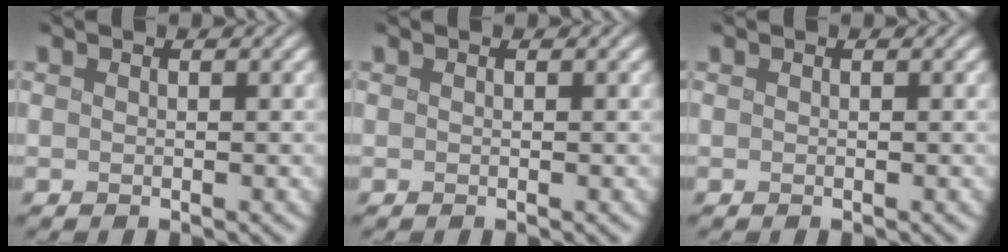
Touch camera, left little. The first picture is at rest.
{"total": 0.0}
{"total": 0.0}